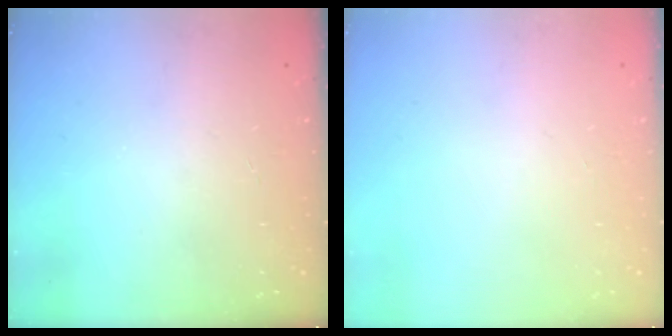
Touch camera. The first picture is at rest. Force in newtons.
{"total": 0.0}